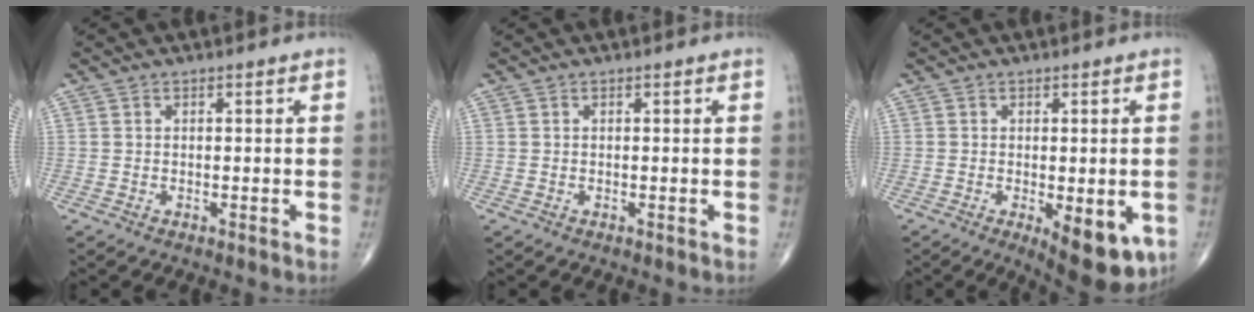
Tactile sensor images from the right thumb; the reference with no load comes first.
{"total": 0.0}
{"total": 10.4, "force": [-3.7, 4.2, 8.8], "torque": [-0.096, -0.009, -0.042]}